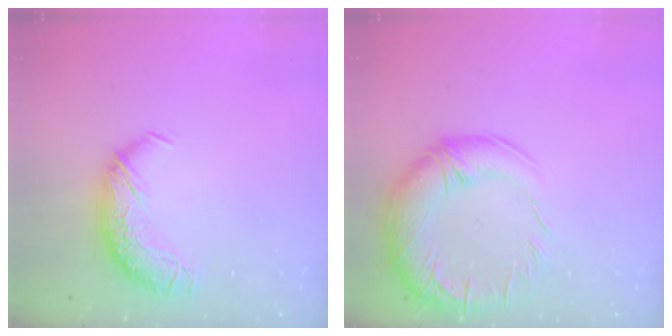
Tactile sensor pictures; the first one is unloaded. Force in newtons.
{"total": 6.0, "press": 4.5, "slide": 4.0}